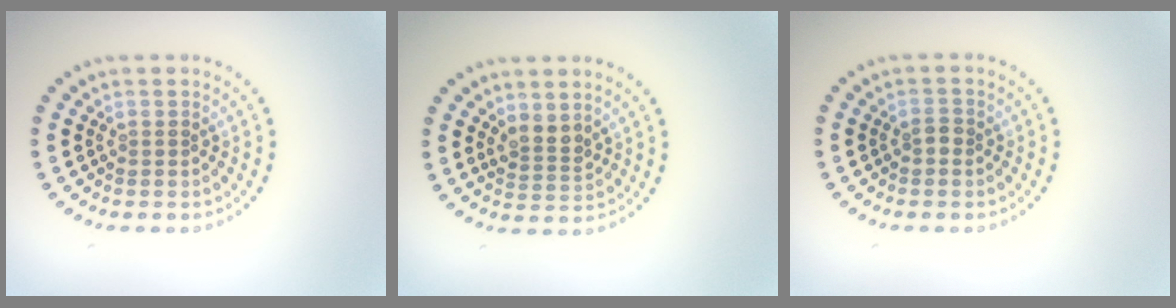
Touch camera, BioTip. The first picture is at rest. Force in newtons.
{"total": 2.0, "press": 1.6, "slide": 1.2}
{"total": 0.8, "press": 0.8, "slide": 0.3}